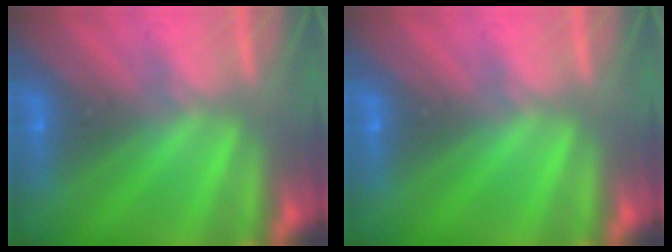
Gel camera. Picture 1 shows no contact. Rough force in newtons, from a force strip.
{"total": 0.0}